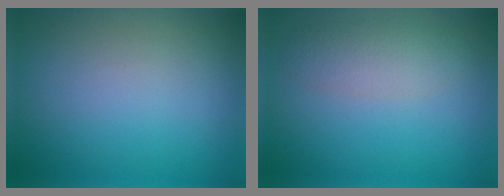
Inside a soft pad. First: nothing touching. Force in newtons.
{"total": 2.4, "press": 2.4, "slide": 0.2}